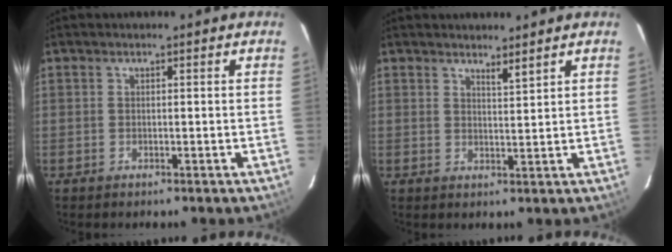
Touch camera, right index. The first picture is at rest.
{"total": 2.0, "force": [1.8, -0.1, 1.0], "torque": [-0.017, -0.006, 0.028]}